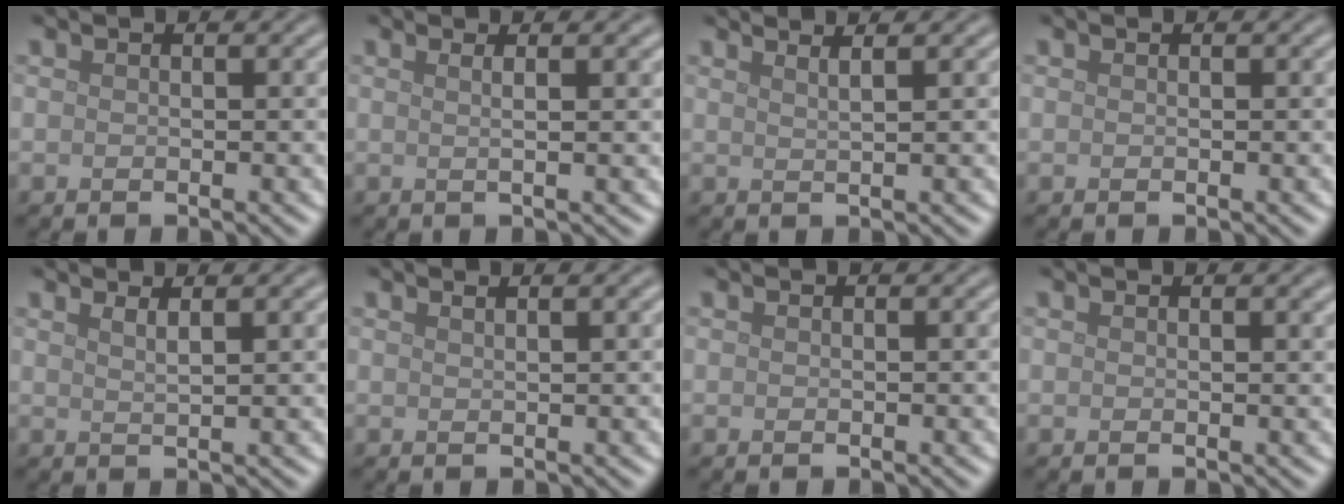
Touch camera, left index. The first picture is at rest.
{"total": 3.1, "force": [1.2, 1.2, 2.6], "torque": [-0.022, 0.011, -0.016]}
{"total": 2.8, "force": [1.9, 1.1, 1.8], "torque": [0.000, 0.016, -0.004]}
{"total": 0.0}
{"total": 2.1, "force": [1.2, 0.7, 1.5], "torque": [-0.014, 0.008, 0.009]}
{"total": 2.3, "force": [1.4, 0.9, 1.5], "torque": [-0.004, 0.006, 0.000]}
{"total": 0.0}
{"total": 1.1, "force": [0.7, 0.4, 0.8], "torque": [-0.003, 0.004, 0.010]}